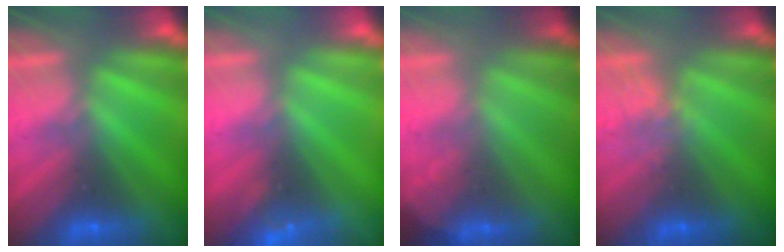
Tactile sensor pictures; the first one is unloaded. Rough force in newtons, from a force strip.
{"total": 3.6}
{"total": 1.9}
{"total": 2.3}